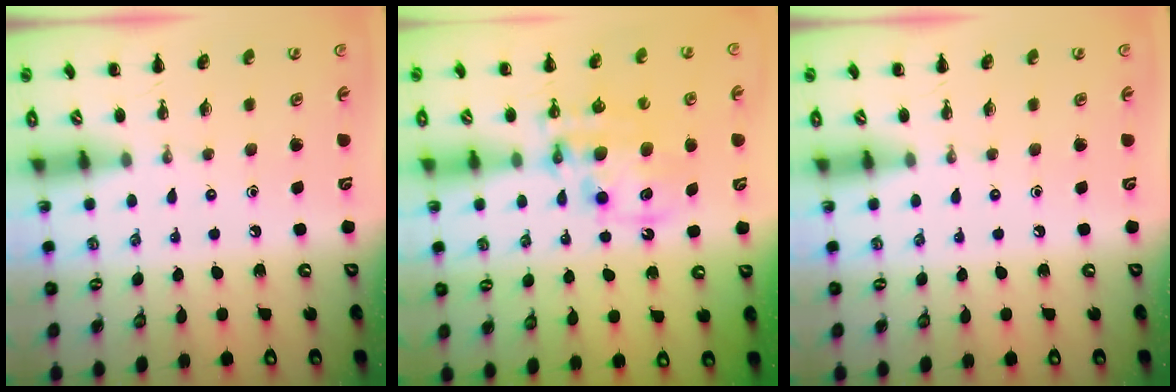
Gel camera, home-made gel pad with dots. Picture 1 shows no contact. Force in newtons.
{"total": 12.3, "press": 12.0, "slide": 2.8}
{"total": 0.0}